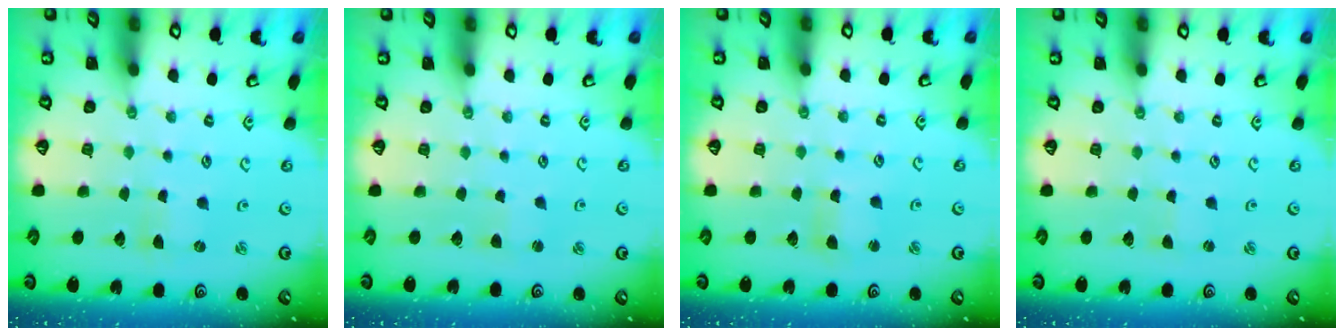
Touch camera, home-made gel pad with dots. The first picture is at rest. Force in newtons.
{"total": 1.3, "press": 1.2, "slide": 0.2}
{"total": 2.7, "press": 2.7, "slide": 0.2}
{"total": 0.0}